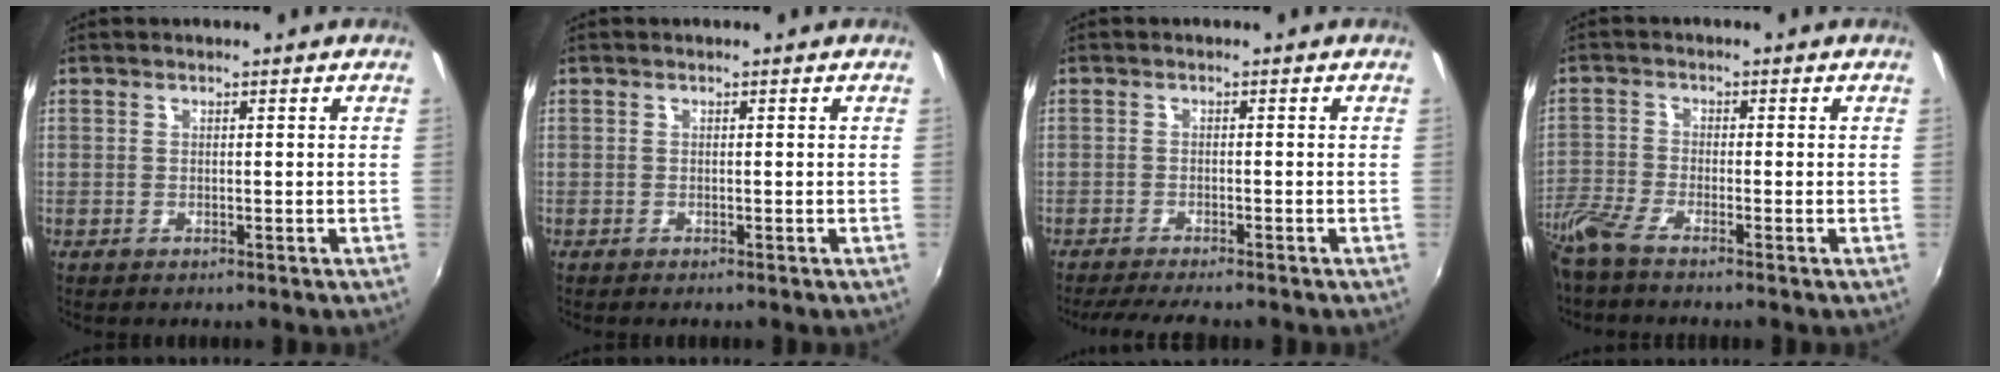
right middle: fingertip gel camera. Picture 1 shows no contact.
{"total": 0.0}
{"total": 6.7, "force": [-5.8, 0.4, 3.3], "torque": [-0.072, -0.020, -0.093]}
{"total": 5.3, "force": [-4.5, 0.3, 2.9], "torque": [-0.077, -0.018, -0.097]}